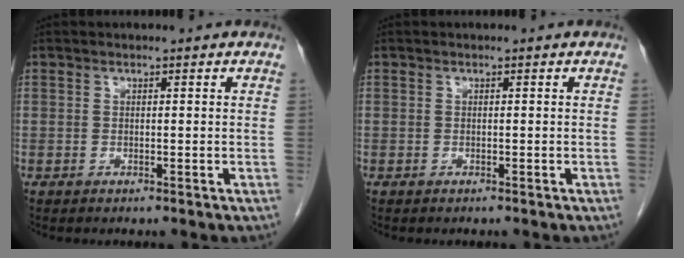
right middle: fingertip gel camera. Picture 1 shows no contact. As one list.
[{"total": 0.0}]